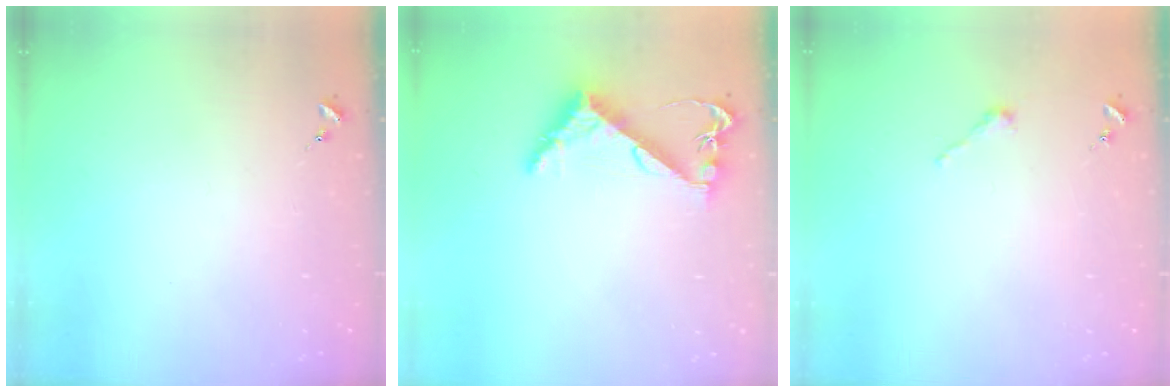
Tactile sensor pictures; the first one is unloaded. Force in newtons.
{"total": 7.9, "press": 7.9, "slide": 0.8}
{"total": 2.5, "press": 2.5, "slide": 0.2}